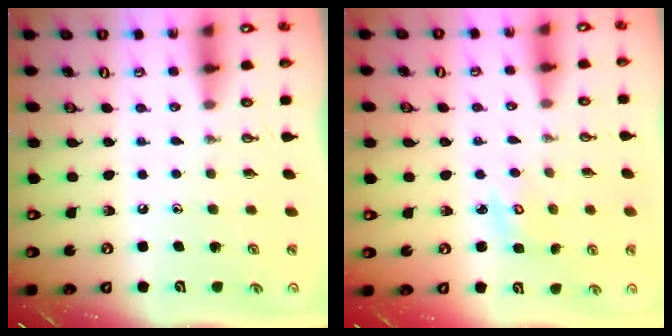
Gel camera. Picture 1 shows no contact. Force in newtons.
{"total": 3.0, "press": 3.0, "slide": 0.3}